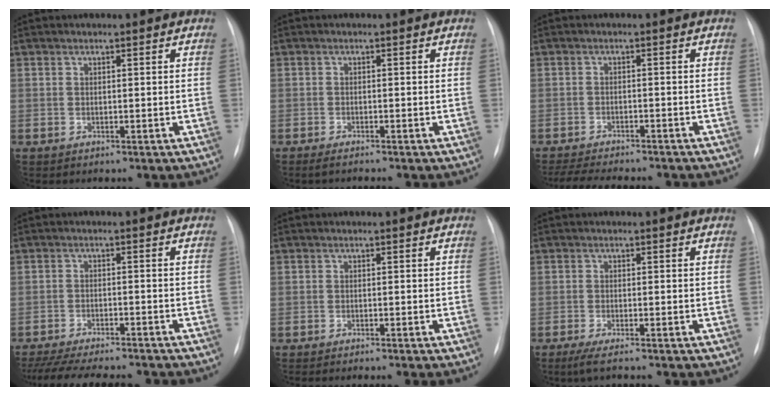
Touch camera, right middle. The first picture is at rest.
{"total": 1.8, "force": [-1.6, -0.2, 0.7], "torque": [-0.010, -0.002, -0.022]}
{"total": 11.7, "force": [-10.5, 2.0, 4.8], "torque": [-0.077, -0.009, -0.145]}
{"total": 16.2, "force": [-14.4, 2.9, 6.9], "torque": [-0.145, -0.021, -0.201]}
{"total": 3.7, "force": [-3.1, -0.5, 2.0], "torque": [-0.012, 0.000, -0.040]}
{"total": 3.1, "force": [-2.4, -0.3, 1.9], "torque": [-0.040, -0.008, -0.045]}